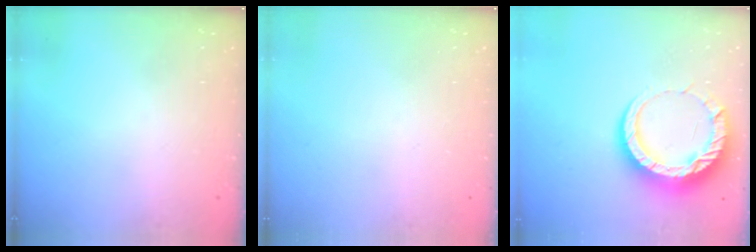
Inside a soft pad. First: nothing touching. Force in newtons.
{"total": 0.0}
{"total": 14.0, "press": 14.0, "slide": 1.2}